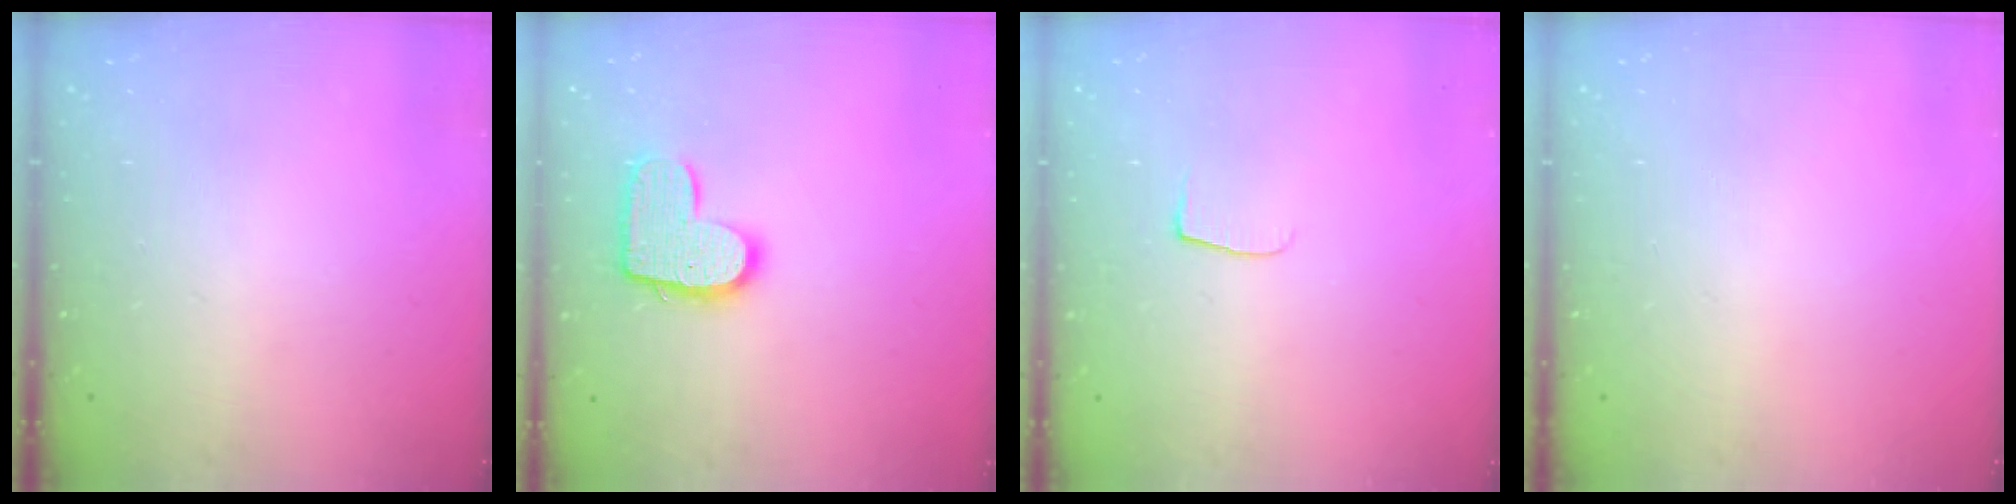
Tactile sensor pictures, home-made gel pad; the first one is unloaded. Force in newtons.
{"total": 12.0, "press": 11.9, "slide": 0.6}
{"total": 4.2, "press": 4.1, "slide": 0.5}
{"total": 0.0}